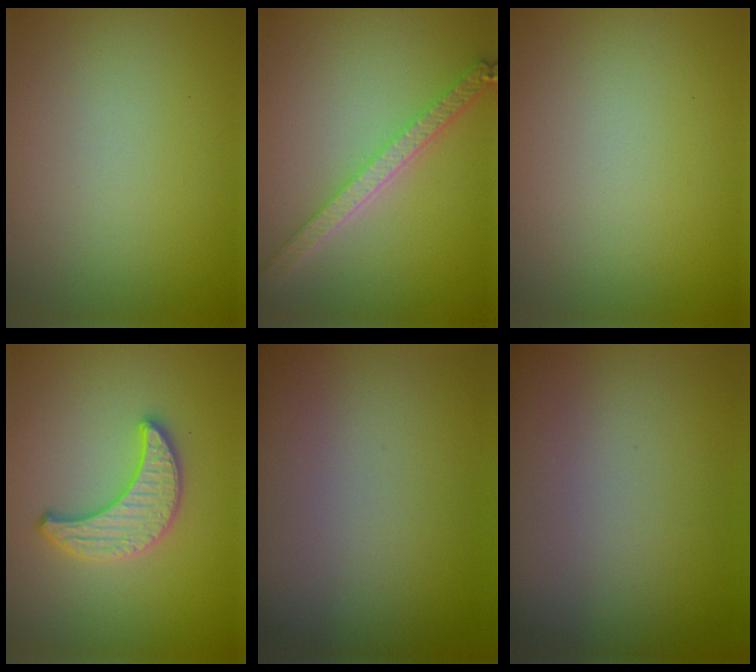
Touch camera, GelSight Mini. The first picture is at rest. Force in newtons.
{"total": 4.2, "press": 3.4, "slide": 2.4}
{"total": 0.0}
{"total": 3.4, "press": 3.3, "slide": 0.5}
{"total": 0.0}
{"total": 0.0}